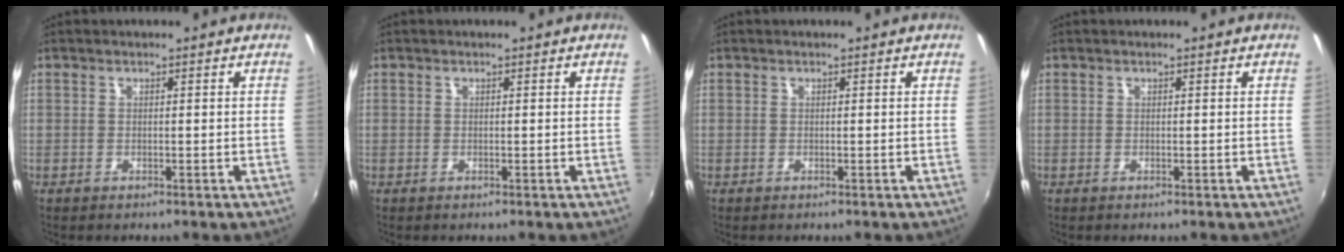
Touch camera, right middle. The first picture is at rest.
{"total": 0.0}
{"total": 0.0}
{"total": 0.0}